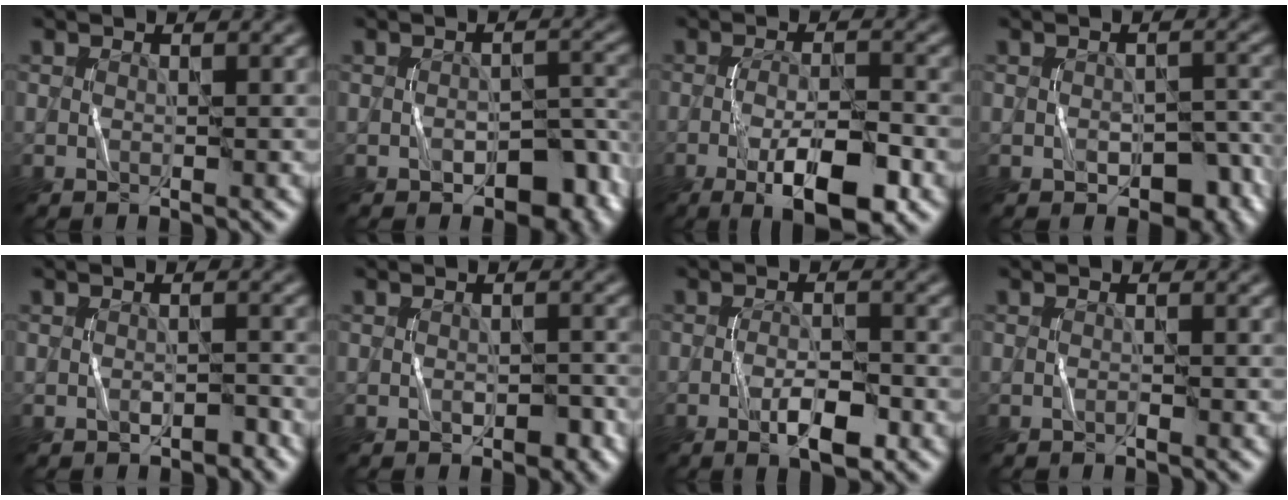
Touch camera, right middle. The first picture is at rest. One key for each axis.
{"total": 5.2, "fx": -2.6, "fy": 3.1, "fz": 3.3, "tx": -0.040, "ty": 0.004, "tz": -0.032}
{"total": 7.7, "fx": -3.2, "fy": 2.2, "fz": 6.7, "tx": -0.111, "ty": -0.003, "tz": -0.049}
{"total": 4.7, "fx": -2.3, "fy": 3.1, "fz": 2.8, "tx": -0.035, "ty": -0.002, "tz": -0.026}
{"total": 1.1, "fx": -0.7, "fy": 0.6, "fz": 0.5, "tx": -0.008, "ty": 0.002, "tz": -0.008}
{"total": 1.6, "fx": -0.7, "fy": 1.0, "fz": 1.1, "tx": -0.018, "ty": -0.001, "tz": -0.008}
{"total": 3.6, "fx": -1.6, "fy": 1.1, "fz": 3.1, "tx": -0.057, "ty": 0.000, "tz": -0.026}
{"total": 0.0}